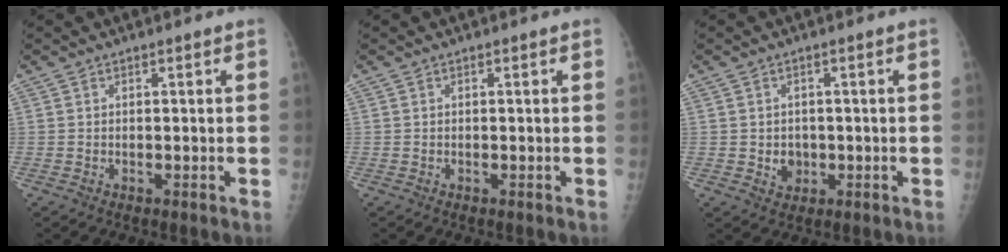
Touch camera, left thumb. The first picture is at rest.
{"total": 0.0}
{"total": 3.0, "force": [-0.3, 2.7, 1.3], "torque": [-0.005, 0.002, 0.002]}